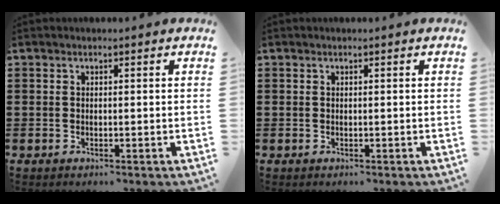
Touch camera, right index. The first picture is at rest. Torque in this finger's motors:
{"motor_torque": [0.01, 0.11, -0.08, -0.03]}